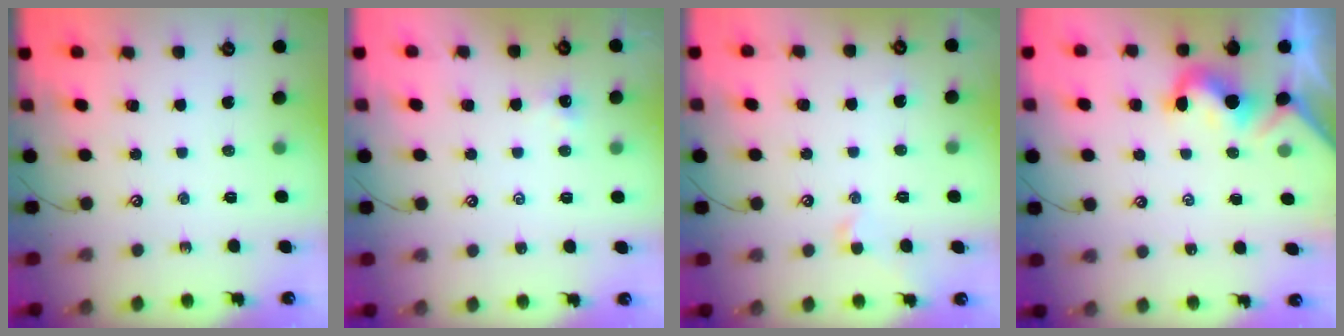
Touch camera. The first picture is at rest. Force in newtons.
{"total": 0.0}
{"total": 1.0, "press": 0.8, "slide": 0.6}
{"total": 1.5, "press": 1.4, "slide": 0.3}